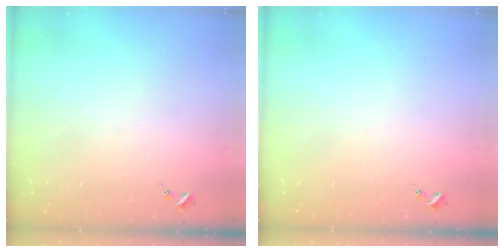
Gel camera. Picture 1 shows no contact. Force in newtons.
{"total": 0.0}